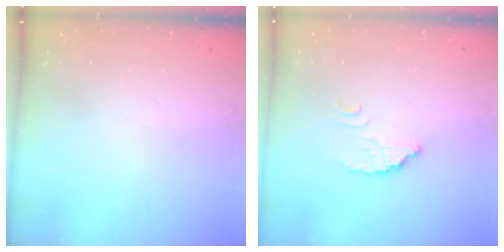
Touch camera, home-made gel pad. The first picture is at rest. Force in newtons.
{"total": 2.4, "press": 2.4, "slide": 0.3}